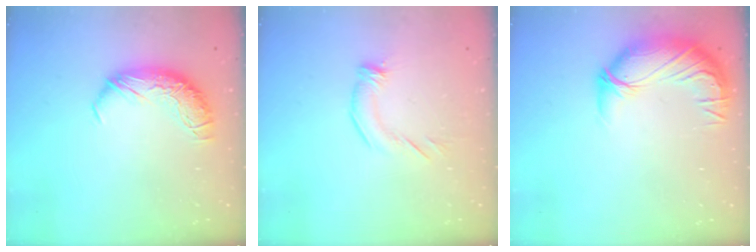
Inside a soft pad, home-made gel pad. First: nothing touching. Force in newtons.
{"total": 2.4, "press": 2.3, "slide": 0.9}
{"total": 2.8, "press": 0.5, "slide": 2.8}